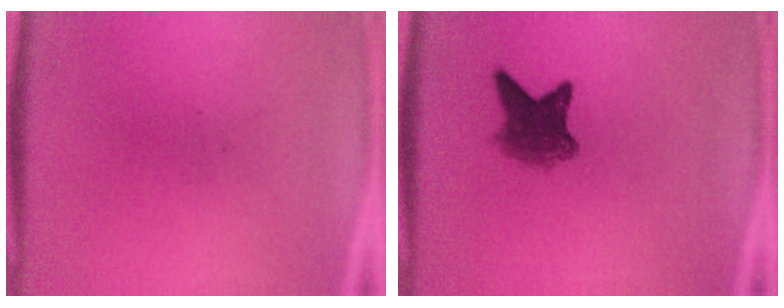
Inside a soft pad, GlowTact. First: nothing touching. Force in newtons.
{"total": 5.2}